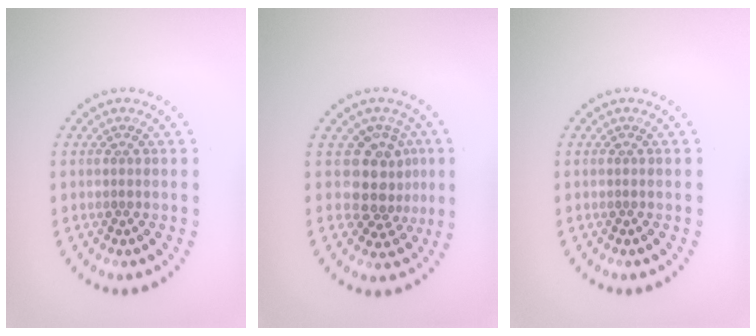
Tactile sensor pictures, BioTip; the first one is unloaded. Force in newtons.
{"total": 4.0, "press": 3.2, "slide": 2.5}
{"total": 0.0}